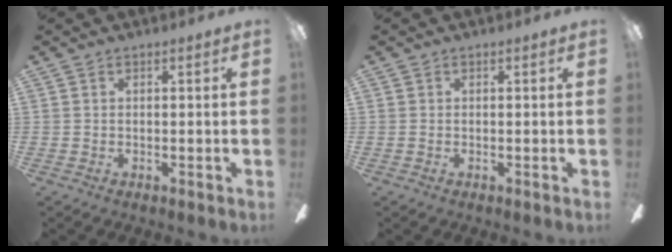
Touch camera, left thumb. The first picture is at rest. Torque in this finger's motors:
{"motor_torque": [0.00, 0.00, -0.17, 0.17, 0.00]}